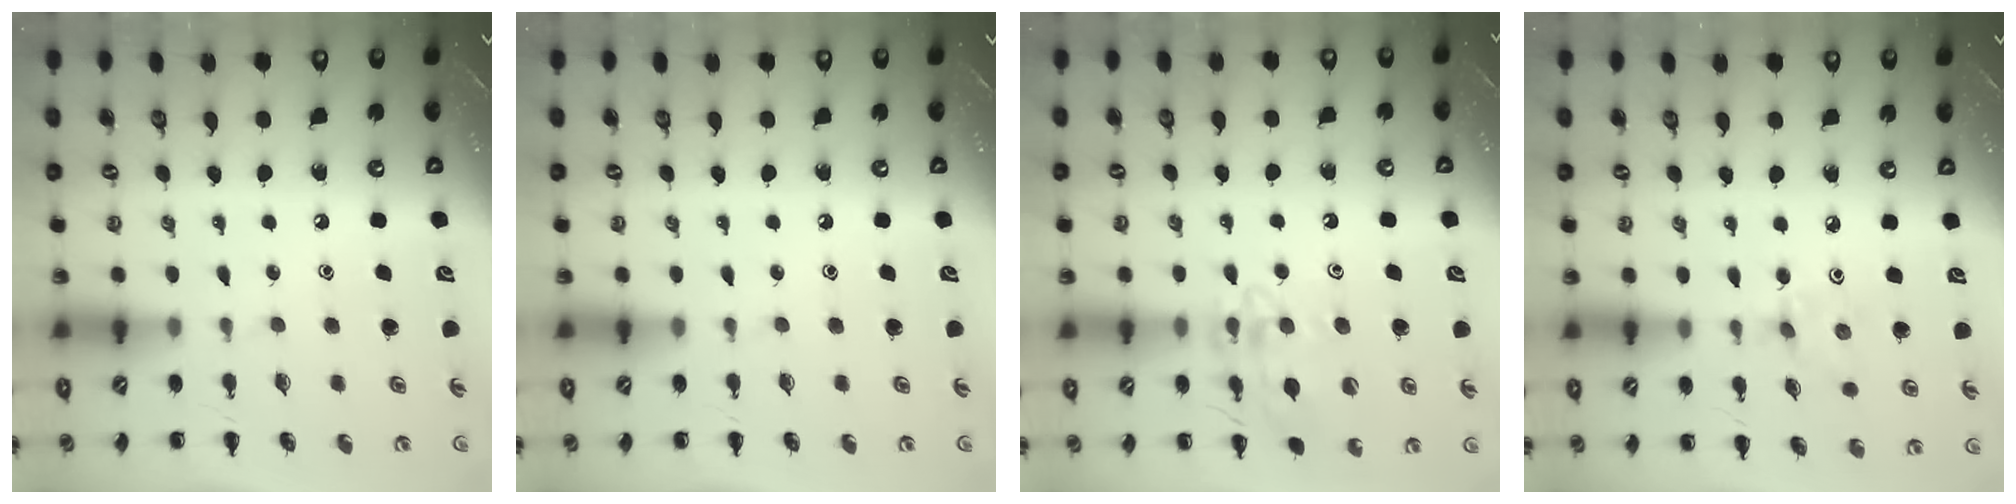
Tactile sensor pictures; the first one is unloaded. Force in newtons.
{"total": 0.0}
{"total": 14.2, "press": 14.2, "slide": 1.2}
{"total": 3.0, "press": 2.8, "slide": 0.9}